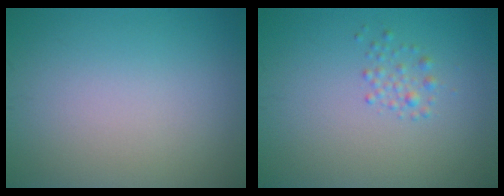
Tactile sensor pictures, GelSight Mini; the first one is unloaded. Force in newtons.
{"total": 1.2, "press": 1.2, "slide": 0.0}